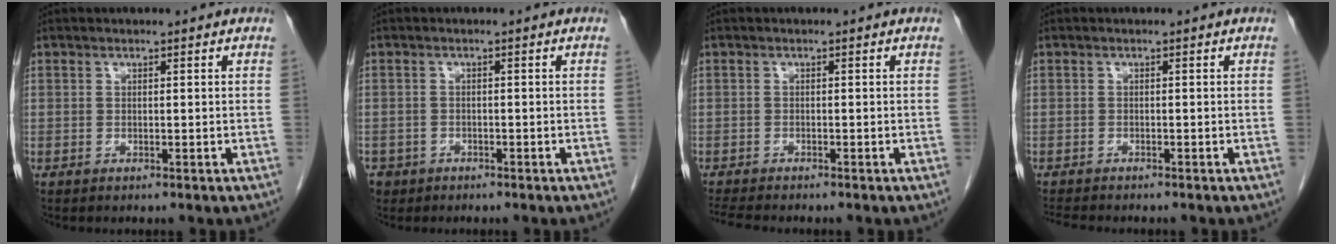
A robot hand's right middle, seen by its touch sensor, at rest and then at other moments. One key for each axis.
{"total": 3.5, "fx": -2.4, "fy": 2.6, "fz": 0.3, "tx": -0.009, "ty": 0.004, "tz": -0.042}
{"total": 4.5, "fx": -4.0, "fy": 0.5, "fz": 1.9, "tx": -0.034, "ty": -0.013, "tz": -0.067}
{"total": 4.1, "fx": -3.7, "fy": 0.8, "fz": 1.6, "tx": -0.025, "ty": -0.010, "tz": -0.058}